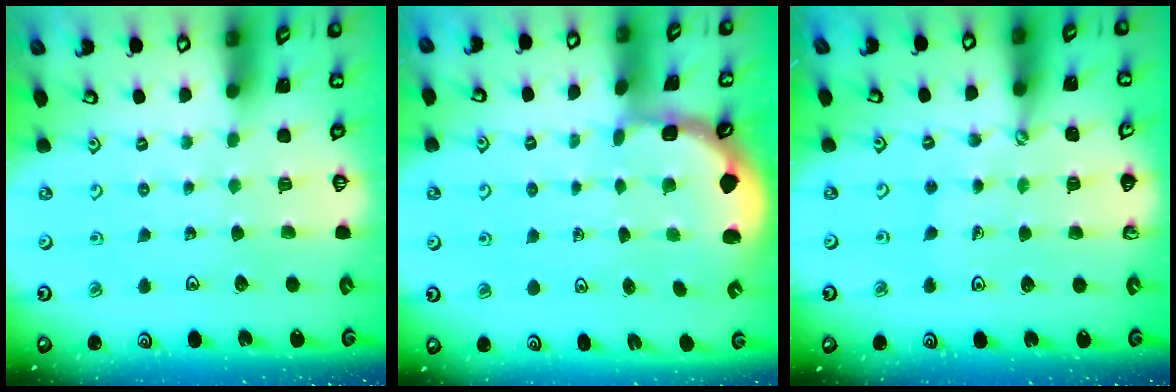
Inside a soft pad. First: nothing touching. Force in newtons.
{"total": 1.6, "press": 1.5, "slide": 0.4}
{"total": 2.4, "press": 2.0, "slide": 1.3}